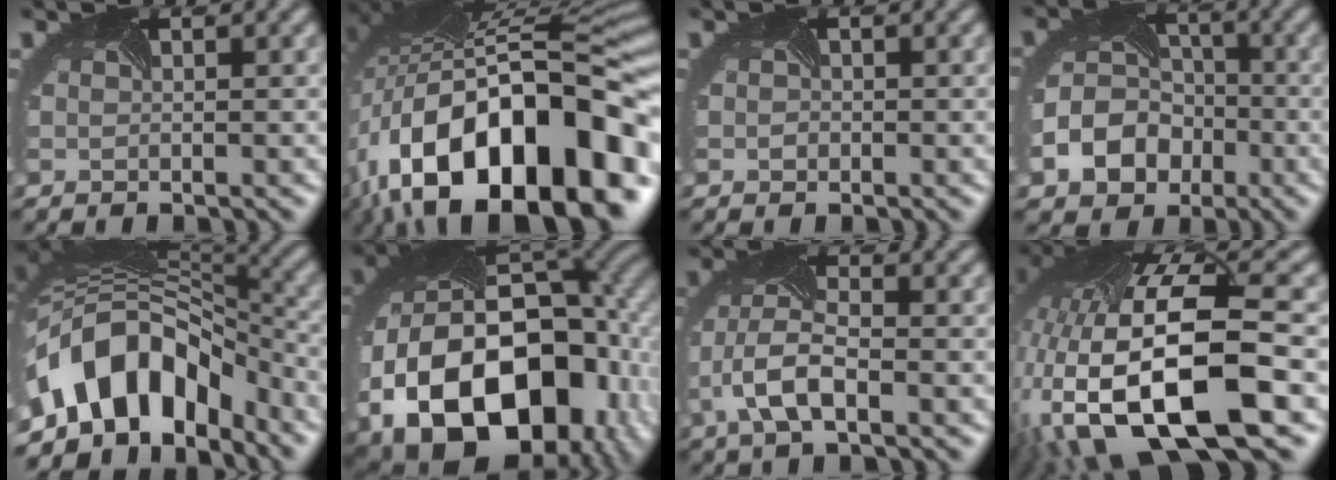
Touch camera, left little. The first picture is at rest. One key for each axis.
{"total": 19.0, "fx": -6.7, "fy": 10.4, "fz": 14.4, "tx": -0.233, "ty": 0.006, "tz": -0.106}
{"total": 0.5, "fx": 0.0, "fy": 0.4, "fz": -0.2, "tx": -0.001, "ty": 0.004, "tz": -0.003}
{"total": 6.7, "fx": -2.5, "fy": 5.6, "fz": 2.7, "tx": -0.049, "ty": -0.004, "tz": -0.054}
{"total": 10.4, "fx": -5.0, "fy": 6.6, "fz": 6.3, "tx": -0.114, "ty": 0.016, "tz": -0.096}
{"total": 18.3, "fx": -5.4, "fy": 12.9, "fz": 11.8, "tx": -0.221, "ty": -0.050, "tz": -0.059}
{"total": 4.3, "fx": -1.7, "fy": 2.0, "fz": 3.5, "tx": -0.089, "ty": 0.008, "tz": -0.039}
{"total": 16.8, "fx": -3.7, "fy": 7.2, "fz": 14.8, "tx": -0.305, "ty": -0.018, "tz": -0.063}